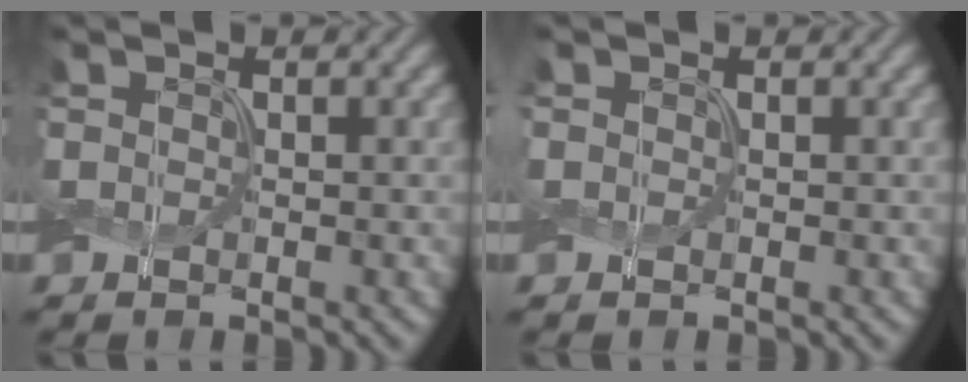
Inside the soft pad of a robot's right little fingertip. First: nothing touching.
{"total": 0.0}